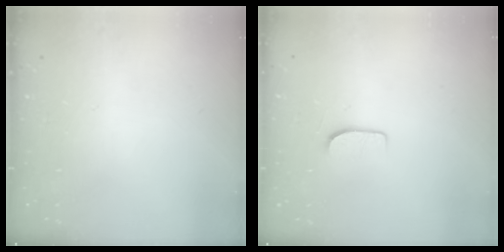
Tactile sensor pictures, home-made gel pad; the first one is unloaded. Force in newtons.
{"total": 6.3, "press": 6.3, "slide": 0.7}